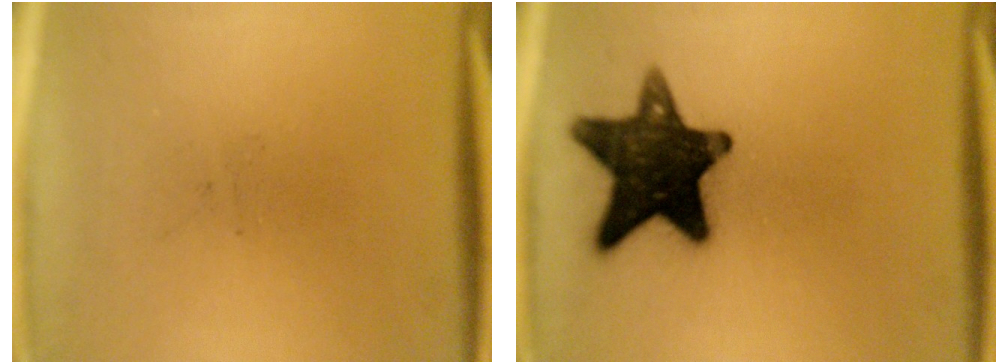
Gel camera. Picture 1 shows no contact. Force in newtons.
{"total": 15.8}